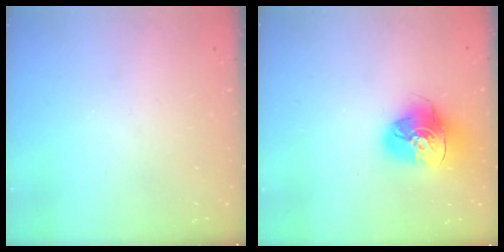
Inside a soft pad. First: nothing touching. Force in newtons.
{"total": 15.8, "press": 15.7, "slide": 2.1}